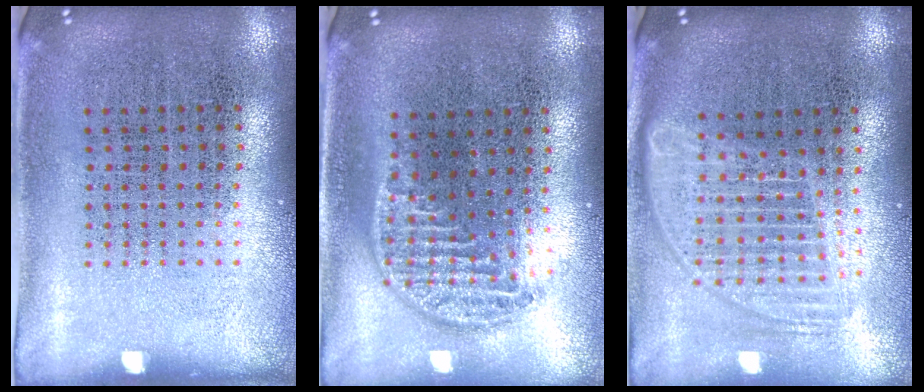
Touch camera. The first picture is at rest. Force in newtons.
{"total": 1.4, "press": 1.2, "slide": 0.7}
{"total": 1.8, "press": 1.5, "slide": 0.9}